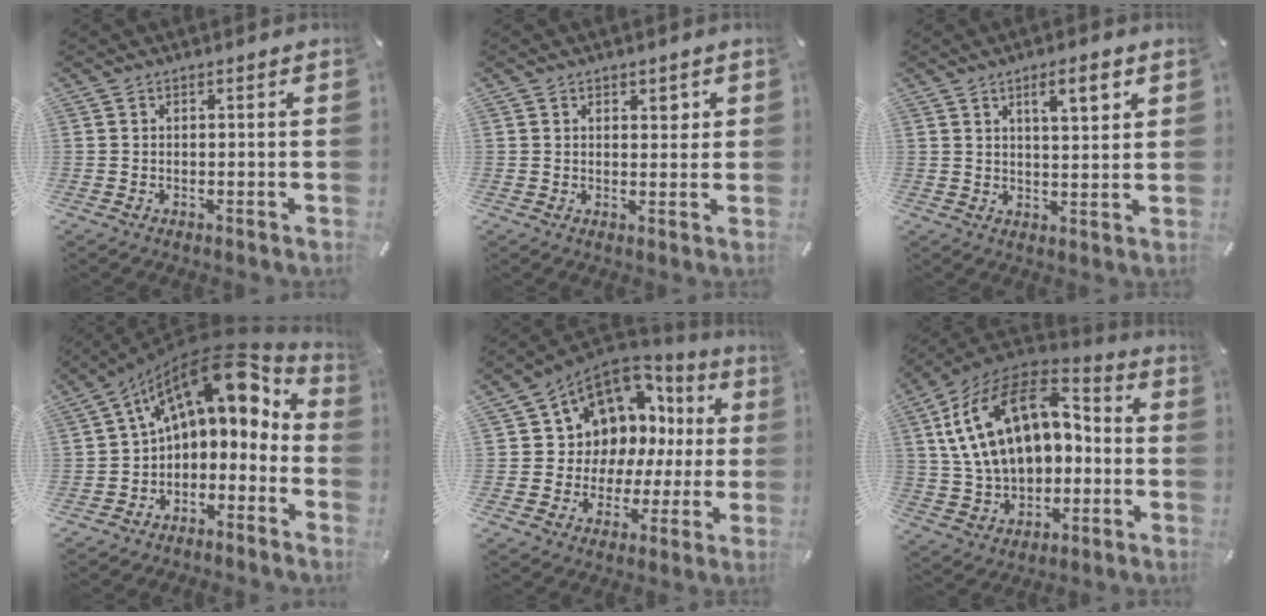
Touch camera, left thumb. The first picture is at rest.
{"total": 2.4, "force": [1.1, 1.6, 1.4], "torque": [-0.005, -0.005, 0.012]}
{"total": 6.7, "force": [3.7, 2.1, 5.2], "torque": [-0.069, -0.013, 0.056]}
{"total": 14.7, "force": [7.5, 8.3, 9.5], "torque": [-0.132, -0.060, 0.123]}
{"total": 11.2, "force": [5.5, 9.3, 3.1], "torque": [-0.066, -0.063, 0.111]}
{"total": 21.4, "force": [5.3, 14.7, 14.7], "torque": [-0.288, -0.013, 0.091]}